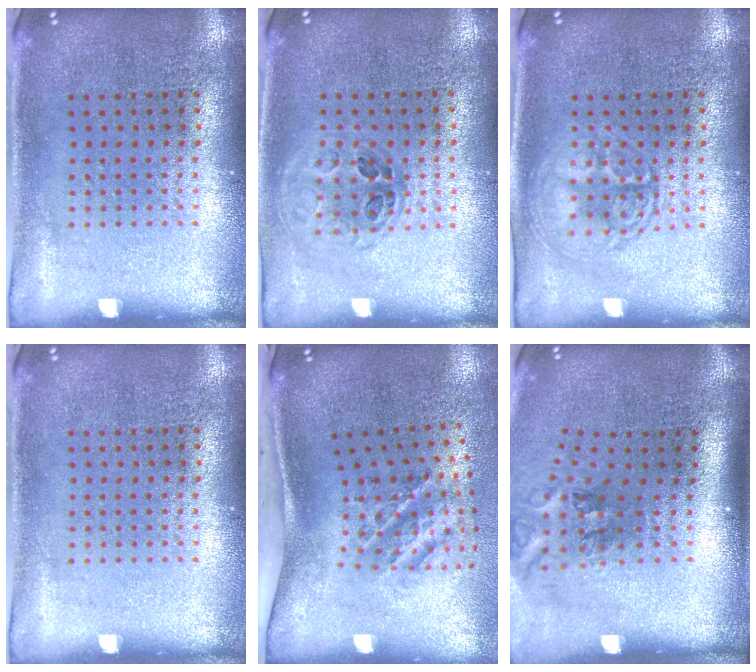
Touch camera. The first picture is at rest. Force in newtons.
{"total": 1.1, "press": 1.0, "slide": 0.6}
{"total": 2.7, "press": 2.7, "slide": 0.3}
{"total": 0.0}
{"total": 2.0, "press": 1.2, "slide": 1.5}
{"total": 1.8, "press": 1.2, "slide": 1.3}